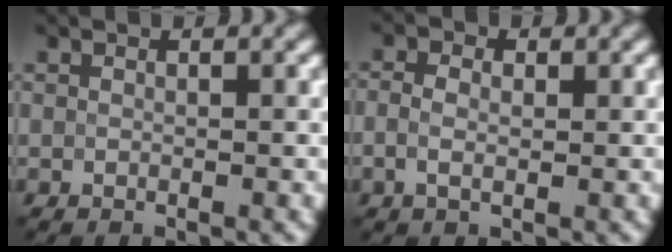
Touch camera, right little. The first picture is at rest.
{"total": 2.1, "force": [-0.1, 1.2, 1.7], "torque": [-0.029, 0.003, -0.006]}